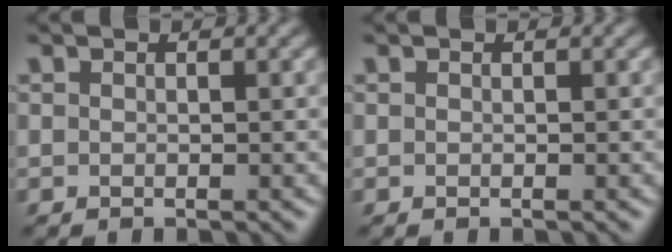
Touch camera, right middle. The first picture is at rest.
{"total": 0.0}